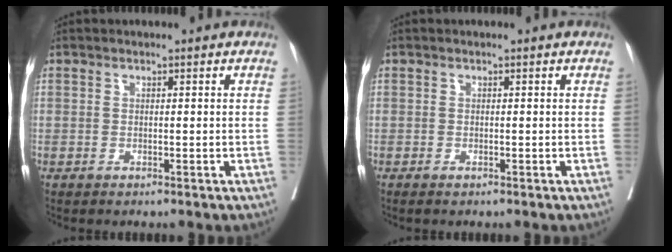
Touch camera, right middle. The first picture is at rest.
{"total": 0.5, "force": [-0.3, 0.1, 0.3], "torque": [-0.008, -0.001, -0.004]}